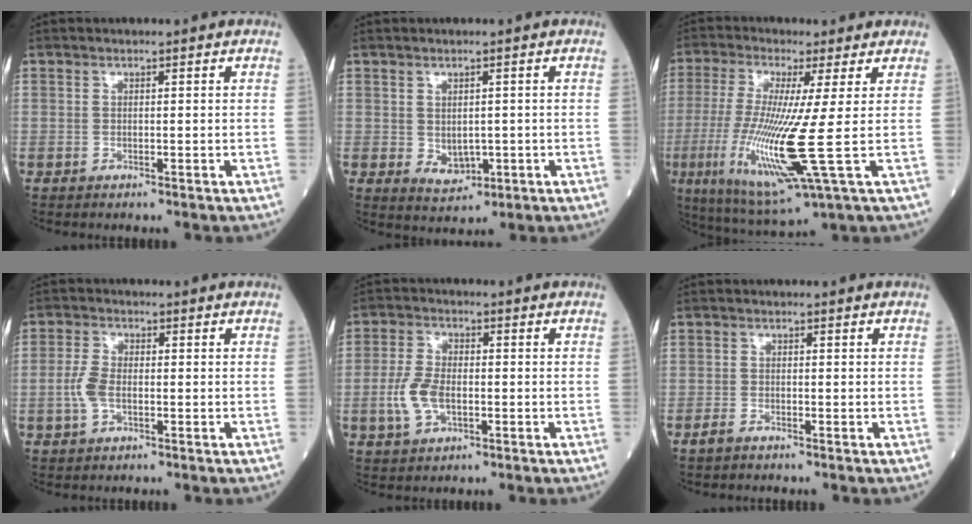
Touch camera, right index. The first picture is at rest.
{"total": 3.6, "force": [-0.4, 2.5, 2.6], "torque": [-0.040, -0.004, 0.007]}
{"total": 14.8, "force": [-2.2, -0.4, 14.6], "torque": [-0.312, -0.034, -0.044]}
{"total": 3.8, "force": [-0.9, 1.9, 3.2], "torque": [-0.081, 0.007, -0.023]}
{"total": 6.2, "force": [-1.5, 3.2, 5.0], "torque": [-0.119, 0.005, -0.030]}
{"total": 1.4, "force": [-1.2, 0.4, 0.6], "torque": [-0.019, -0.002, -0.022]}